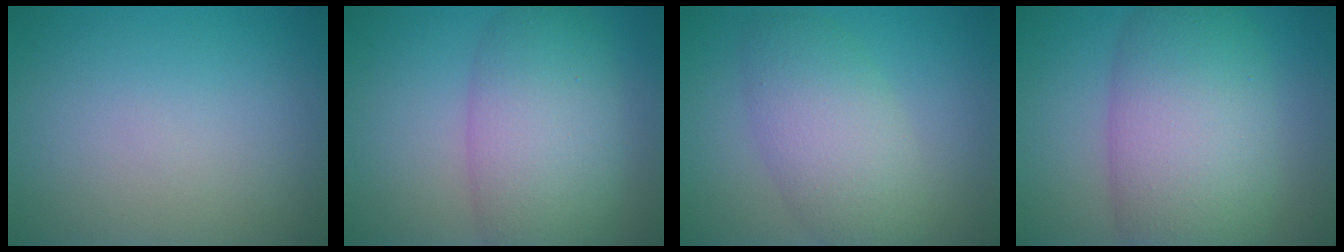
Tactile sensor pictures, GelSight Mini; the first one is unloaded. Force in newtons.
{"total": 8.3, "press": 8.3, "slide": 0.2}
{"total": 5.7, "press": 5.7, "slide": 0.1}
{"total": 10.5, "press": 10.5, "slide": 0.3}